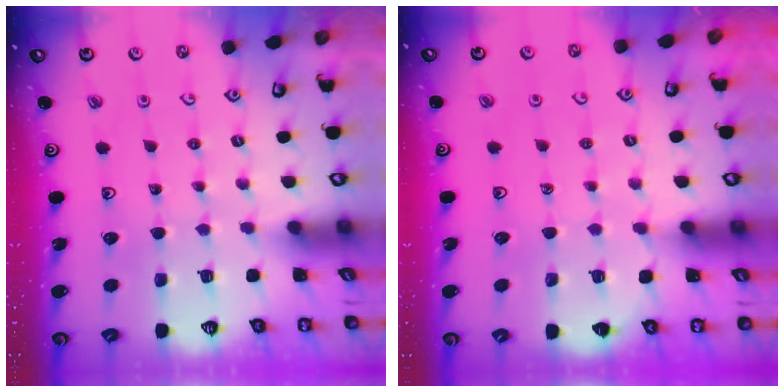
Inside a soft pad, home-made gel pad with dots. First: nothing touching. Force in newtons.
{"total": 3.7, "press": 3.5, "slide": 1.1}